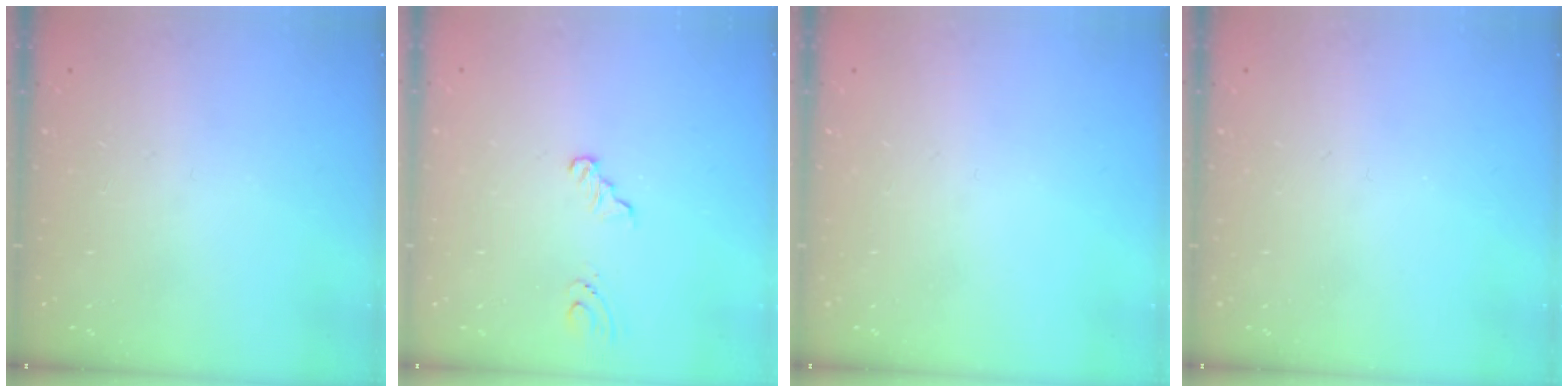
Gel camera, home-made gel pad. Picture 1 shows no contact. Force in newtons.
{"total": 3.1, "press": 2.8, "slide": 1.4}
{"total": 0.0}
{"total": 0.0}